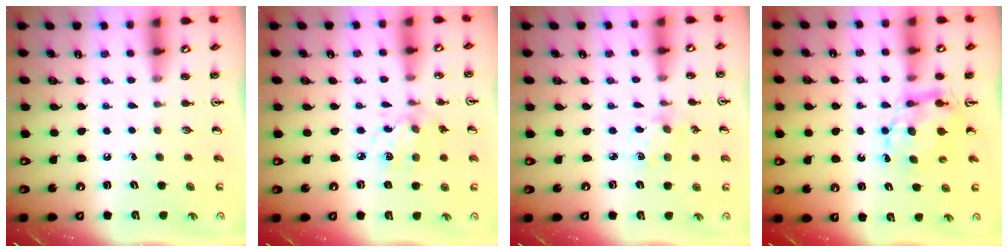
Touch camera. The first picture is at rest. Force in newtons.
{"total": 6.2, "press": 6.2, "slide": 0.7}
{"total": 2.7, "press": 2.7, "slide": 0.4}
{"total": 6.5, "press": 6.5, "slide": 0.5}